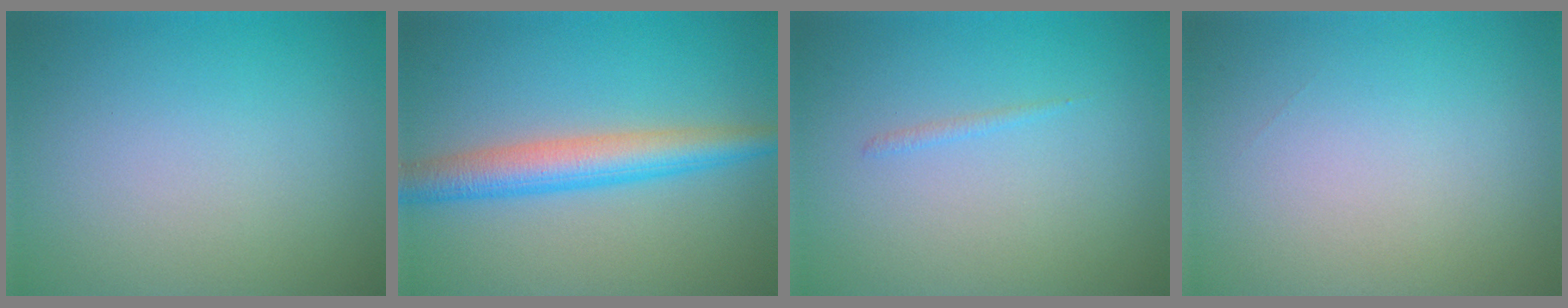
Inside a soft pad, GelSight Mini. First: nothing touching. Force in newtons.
{"total": 4.8, "press": 4.8, "slide": 0.1}
{"total": 0.5, "press": 0.5, "slide": 0.1}
{"total": 0.0}